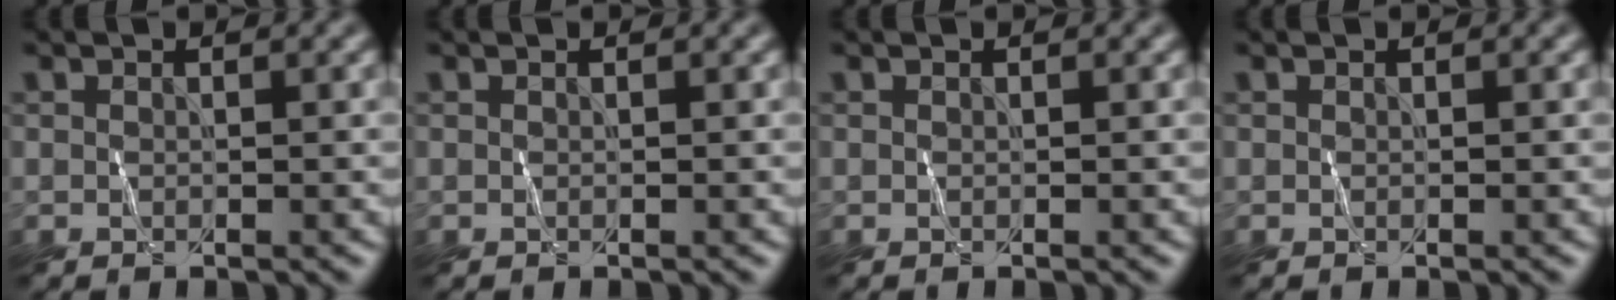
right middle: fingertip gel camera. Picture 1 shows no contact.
{"total": 0.0}
{"total": 0.0}
{"total": 0.0}